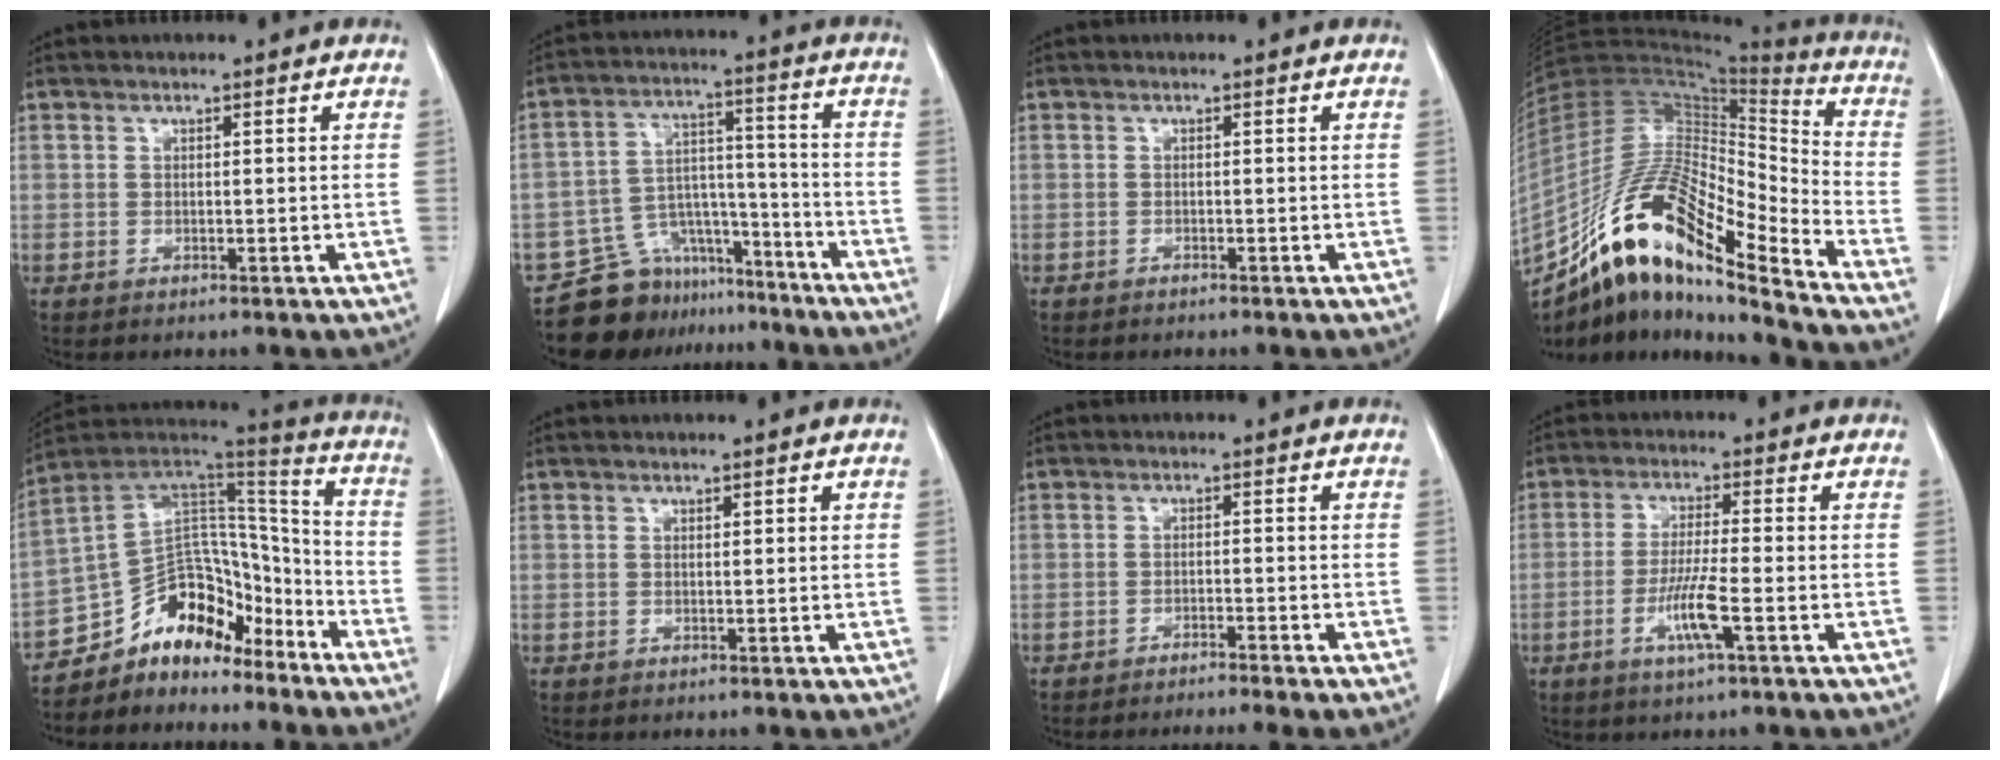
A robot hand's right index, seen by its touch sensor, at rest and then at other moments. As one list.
[{"total": 11.6, "force": [-9.9, 5.9, 1.4], "torque": [-0.011, 0.055, -0.163]}, {"total": 0.6, "force": [-0.5, 0.1, 0.2], "torque": [-0.009, -0.002, -0.009]}, {"total": 21.3, "force": [-15.0, 3.9, 14.7], "torque": [-0.301, 0.007, -0.276]}, {"total": 14.4, "force": [-11.4, 6.8, 5.4], "torque": [-0.072, 0.075, -0.199]}, {"total": 0.6, "force": [0.3, 0.2, 0.5], "torque": [-0.007, 0.000, 0.004]}, {"total": 6.2, "force": [-5.4, -1.1, 2.9], "torque": [-0.020, -0.006, -0.076]}, {"total": 6.2, "force": [-2.4, -0.1, 5.8], "torque": [-0.113, -0.011, -0.046]}]